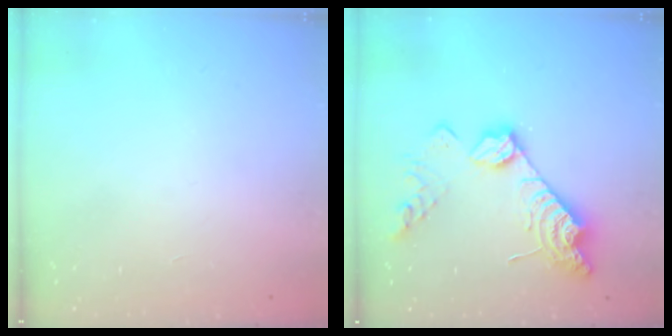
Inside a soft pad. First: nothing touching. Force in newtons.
{"total": 16.6, "press": 16.6, "slide": 1.2}